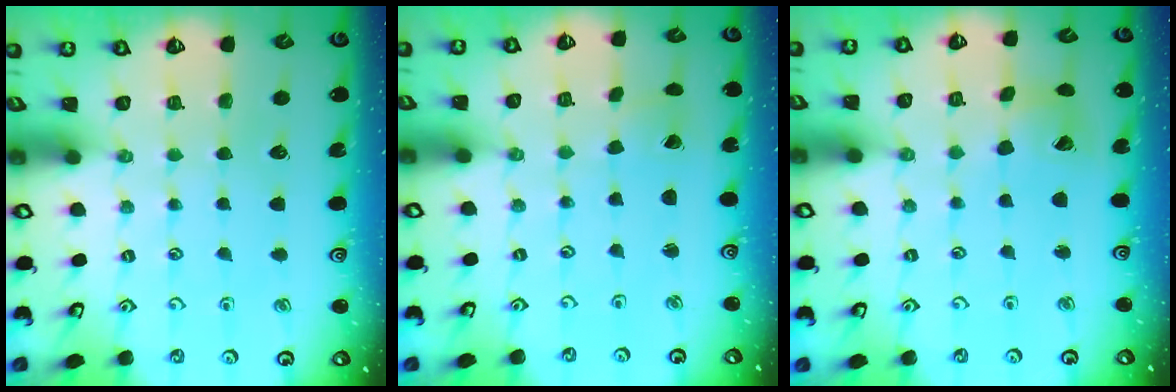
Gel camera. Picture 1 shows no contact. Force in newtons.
{"total": 0.7, "press": 0.7, "slide": 0.1}
{"total": 8.8, "press": 8.7, "slide": 1.2}